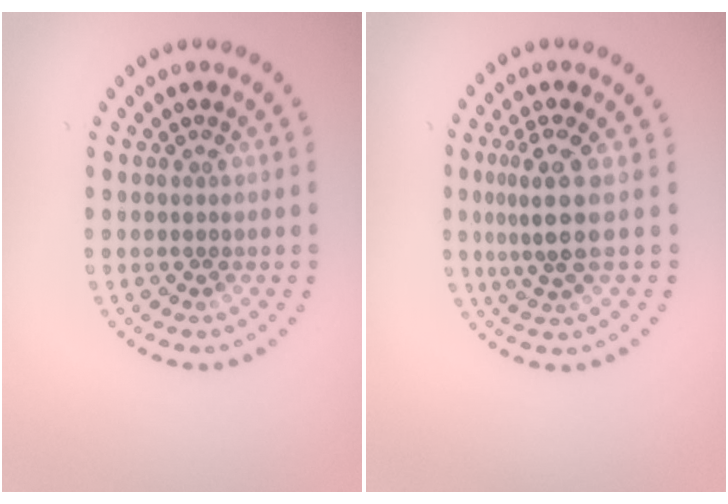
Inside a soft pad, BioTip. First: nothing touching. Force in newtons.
{"total": 3.6, "press": 2.7, "slide": 2.3}